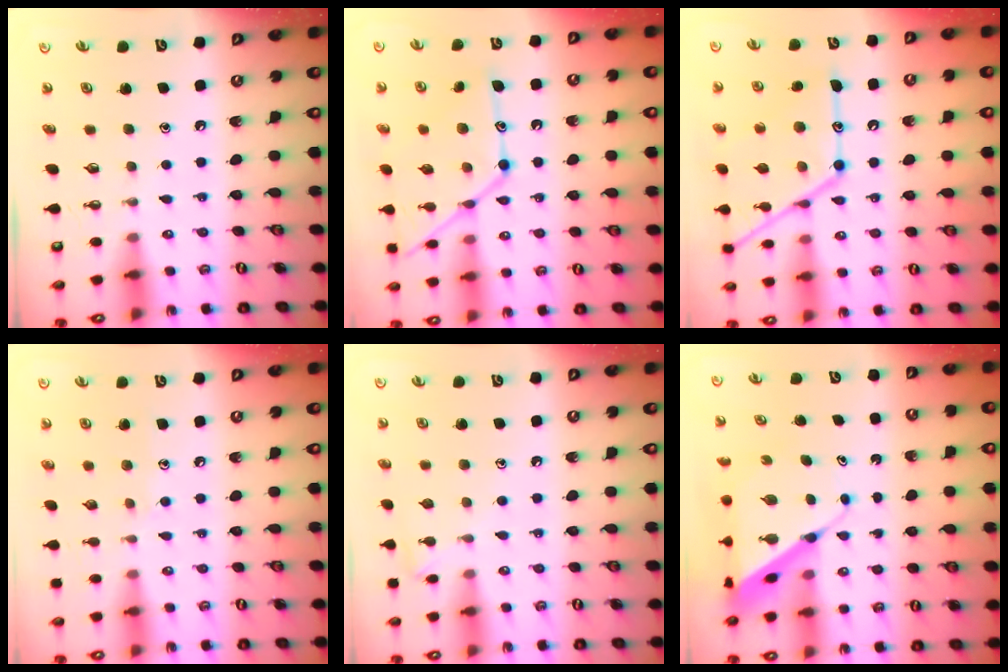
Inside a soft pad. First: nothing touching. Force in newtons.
{"total": 17.1, "press": 17.1, "slide": 1.3}
{"total": 18.8, "press": 18.7, "slide": 1.5}
{"total": 6.5, "press": 6.5, "slide": 0.7}
{"total": 5.5, "press": 5.4, "slide": 0.6}
{"total": 9.0, "press": 9.0, "slide": 0.5}